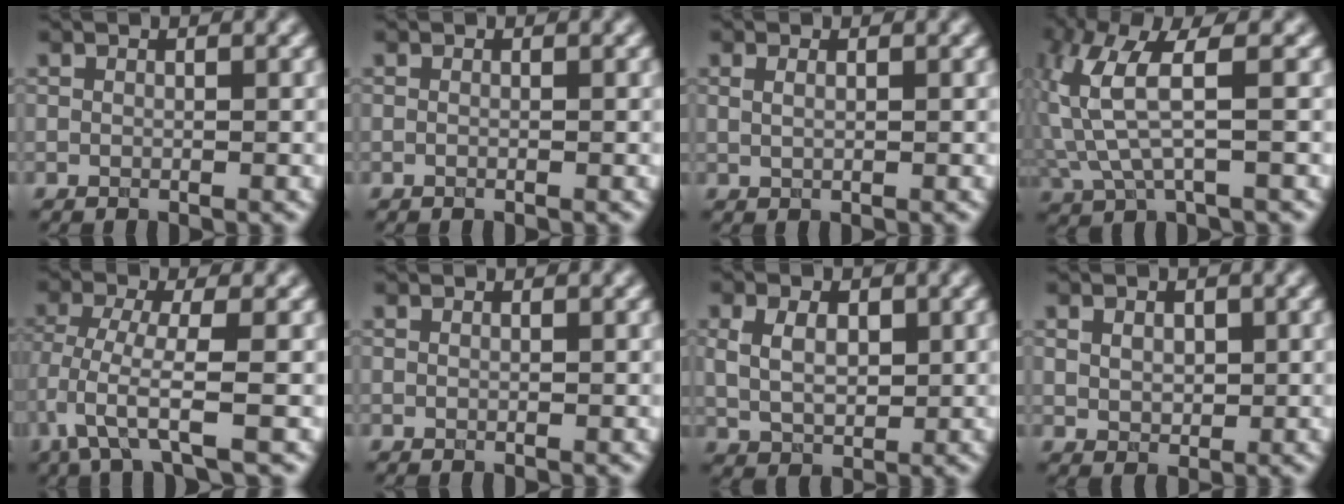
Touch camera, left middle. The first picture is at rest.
{"total": 0.0}
{"total": 1.1, "force": [0.6, 0.5, 0.8], "torque": [-0.013, -0.008, 0.009]}
{"total": 6.0, "force": [0.9, 1.8, 5.6], "torque": [-0.145, 0.003, 0.019]}
{"total": 4.9, "force": [-2.4, 0.8, 4.3], "torque": [-0.088, -0.005, -0.050]}
{"total": 0.0}
{"total": 4.1, "force": [0.9, 2.7, 2.9], "torque": [-0.059, 0.002, 0.019]}
{"total": 1.8, "force": [0.5, 1.4, 1.1], "torque": [-0.022, -0.001, 0.012]}